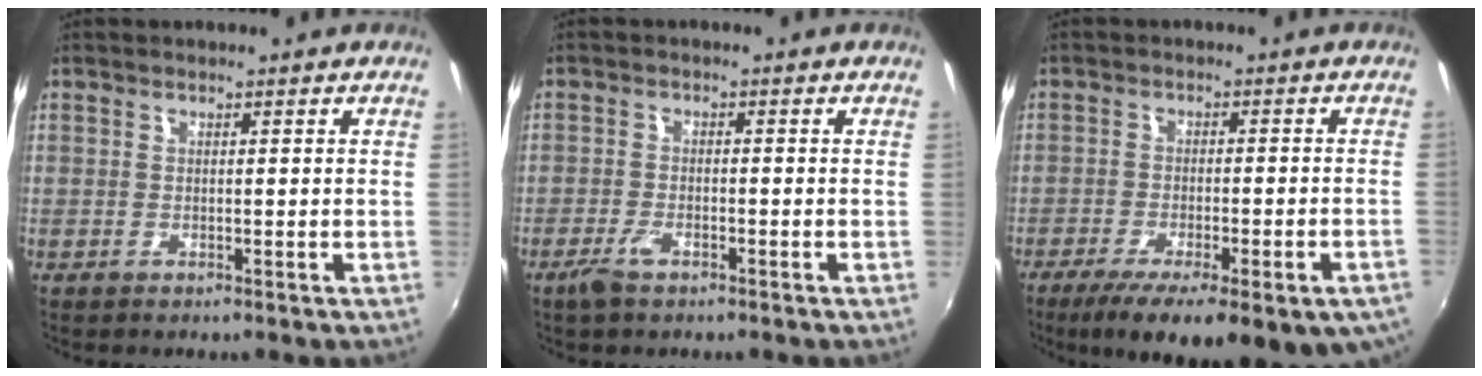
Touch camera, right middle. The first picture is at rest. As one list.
[{"total": 3.5, "force": [-2.4, 1.2, 2.2], "torque": [-0.058, -0.005, -0.046]}, {"total": 20.0, "force": [-13.0, 6.0, 14.1], "torque": [-0.230, -0.058, -0.175]}]